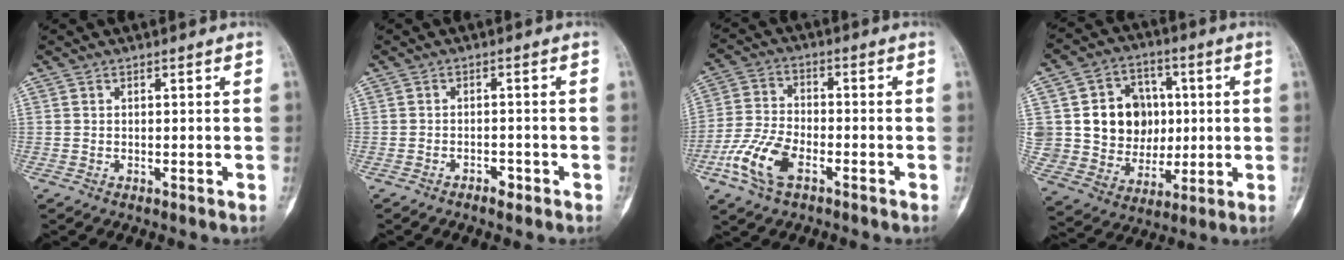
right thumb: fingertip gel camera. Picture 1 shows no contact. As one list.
[{"total": 1.9, "force": [-1.4, 0.8, 0.9], "torque": [-0.012, 0.009, -0.024]}, {"total": 9.9, "force": [-4.8, 4.9, 7.2], "torque": [-0.163, 0.015, -0.095]}, {"total": 17.8, "force": [2.7, 15.0, 9.2], "torque": [-0.106, 0.016, 0.071]}]